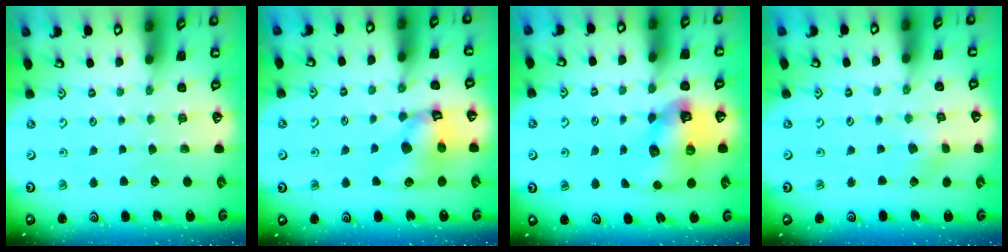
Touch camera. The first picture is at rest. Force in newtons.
{"total": 11.8, "press": 11.7, "slide": 1.6}
{"total": 12.6, "press": 12.5, "slide": 1.7}
{"total": 2.8, "press": 2.8, "slide": 0.4}